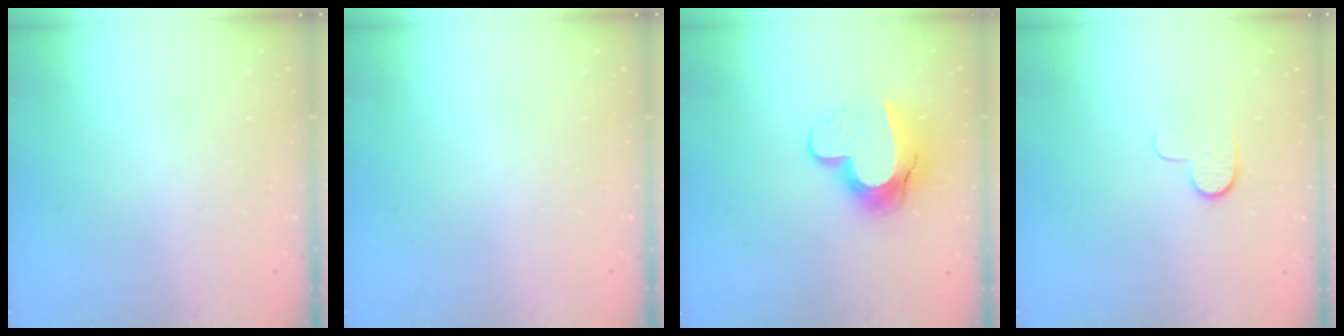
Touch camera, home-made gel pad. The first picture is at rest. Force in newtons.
{"total": 0.0}
{"total": 13.1, "press": 13.0, "slide": 1.2}
{"total": 5.4, "press": 5.3, "slide": 1.2}